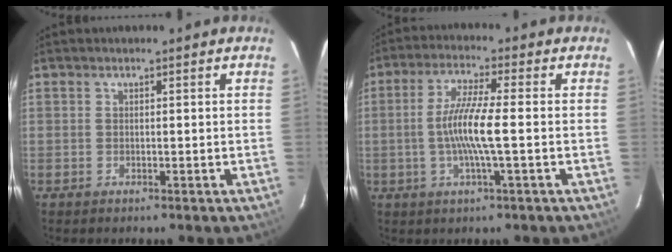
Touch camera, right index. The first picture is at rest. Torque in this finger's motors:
{"motor_torque": [1.20, -0.32, 0.75, 0.21]}